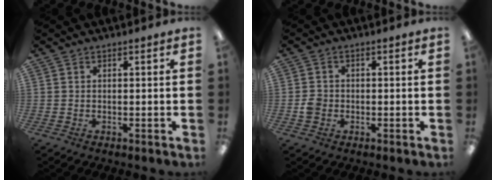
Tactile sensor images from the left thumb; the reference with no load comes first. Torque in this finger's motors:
{"motor_torque": [-0.04, 0.05, 0.16, -0.17, 0.00]}